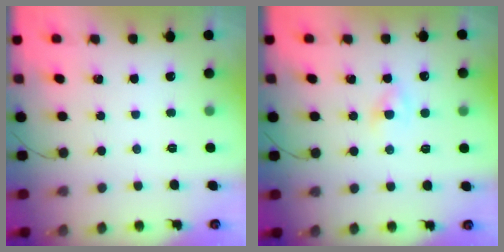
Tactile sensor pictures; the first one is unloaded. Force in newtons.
{"total": 2.0, "press": 1.9, "slide": 0.7}